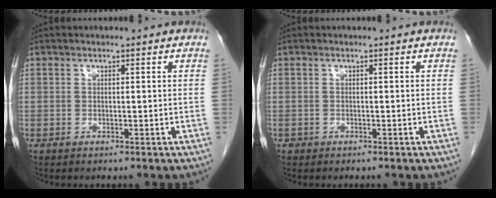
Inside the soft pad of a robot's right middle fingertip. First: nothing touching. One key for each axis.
{"total": 0.0}